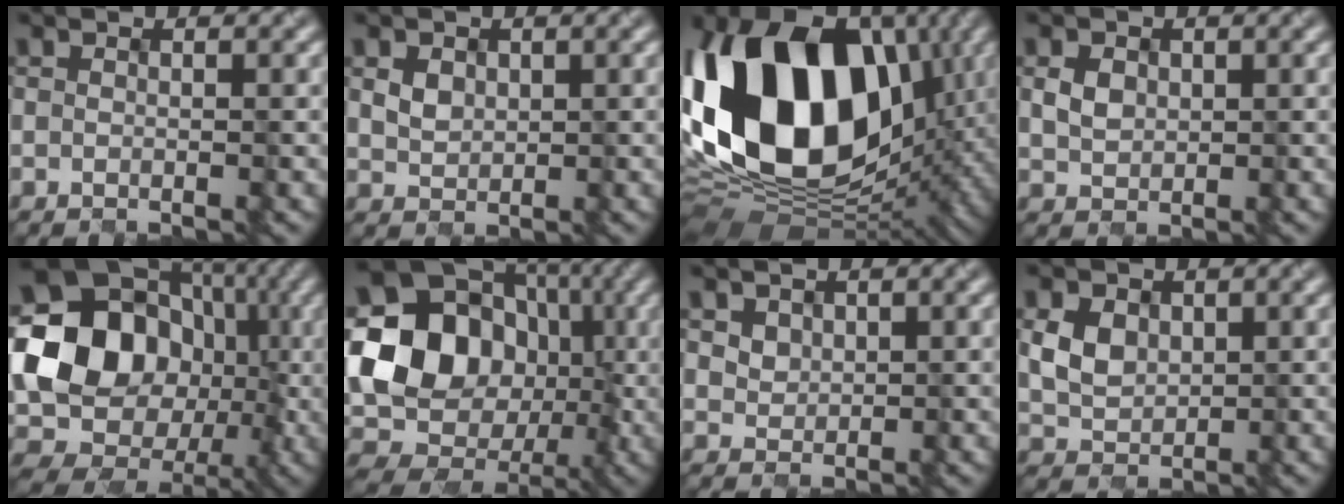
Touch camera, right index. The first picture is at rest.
{"total": 1.4, "force": [0.5, 1.3, 0.4], "torque": [-0.014, -0.003, 0.018]}
{"total": 20.4, "force": [2.6, 13.7, 14.8], "torque": [-0.300, 0.000, 0.049]}
{"total": 1.7, "force": [0.4, 1.5, 0.6], "torque": [-0.019, -0.002, 0.013]}
{"total": 21.1, "force": [0.8, 18.2, 10.5], "torque": [-0.174, 0.017, -0.014]}
{"total": 19.1, "force": [1.0, 16.1, 10.2], "torque": [-0.162, 0.015, 0.010]}
{"total": 1.5, "force": [0.9, 1.1, 0.1], "torque": [-0.005, -0.005, 0.023]}
{"total": 2.9, "force": [0.7, 2.5, 1.4], "torque": [-0.038, -0.002, 0.016]}